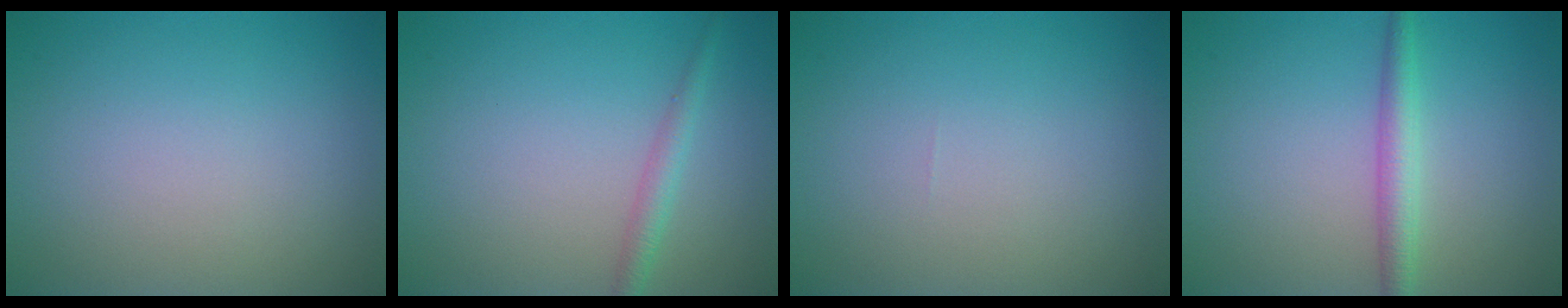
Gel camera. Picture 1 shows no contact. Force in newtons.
{"total": 1.7, "press": 1.7, "slide": 0.1}
{"total": 0.0}
{"total": 2.5, "press": 2.5, "slide": 0.1}